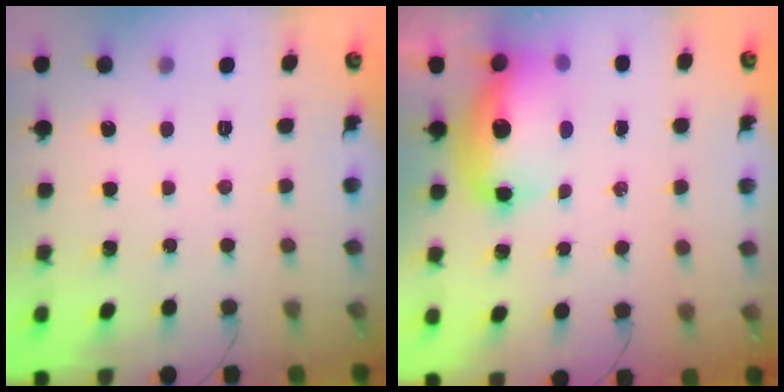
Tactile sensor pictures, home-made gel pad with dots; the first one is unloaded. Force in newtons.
{"total": 13.5, "press": 13.2, "slide": 3.1}